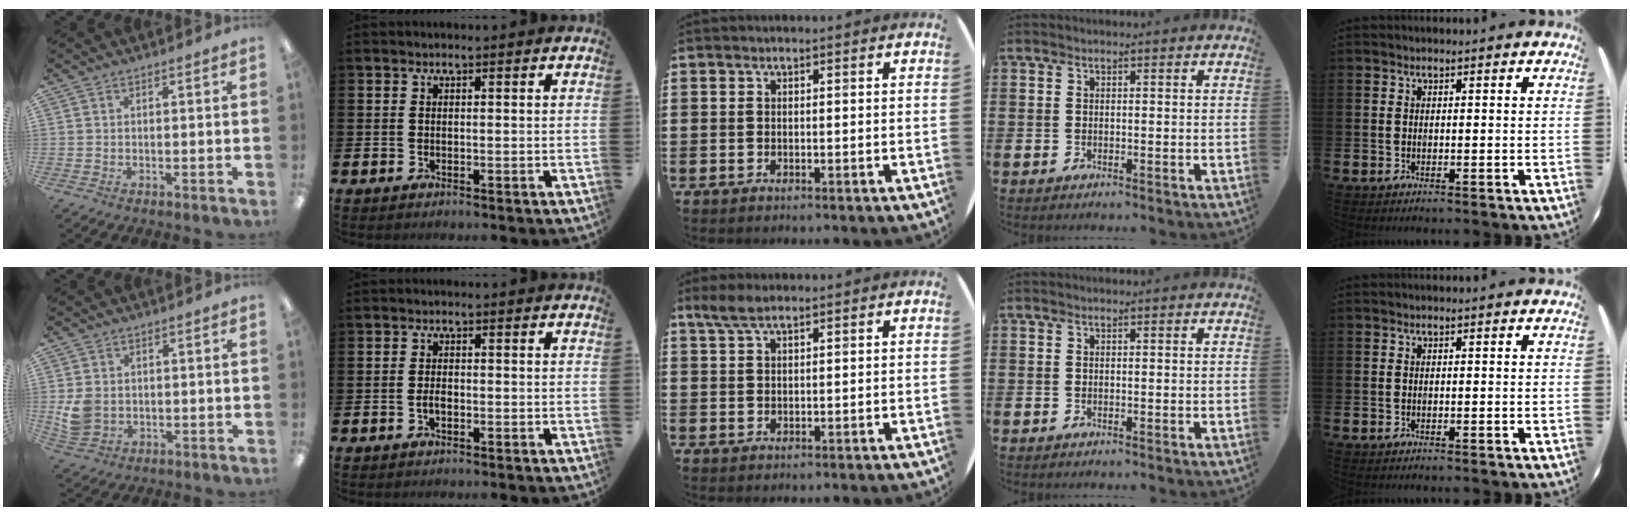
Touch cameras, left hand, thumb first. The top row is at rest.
{"thumb": {"total": 5.6, "force": [0.3, 4.8, 3.0], "torque": [-0.061, 0.004, 0.008]}, "index": {"total": 1.5, "force": [-0.4, 0.9, 1.2], "torque": [-0.017, 0.000, -0.010]}, "middle": {"total": 2.9, "force": [2.2, 0.8, 1.7], "torque": [-0.039, 0.004, 0.040]}}